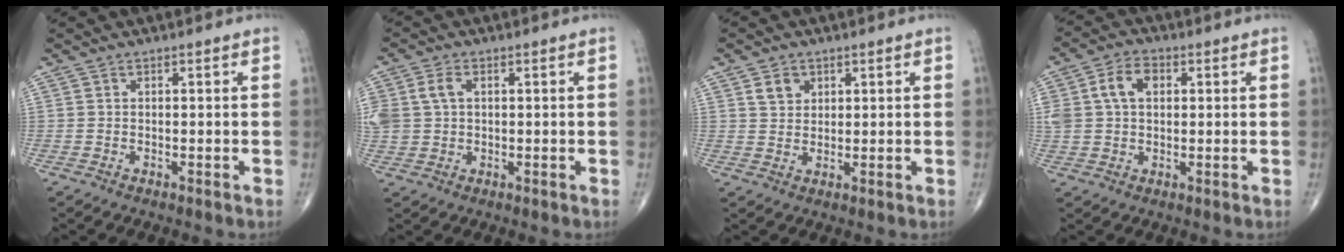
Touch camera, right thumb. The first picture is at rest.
{"total": 7.6, "force": [1.6, 5.5, 4.9], "torque": [-0.124, 0.011, 0.039]}
{"total": 3.6, "force": [1.7, 2.8, 1.5], "torque": [-0.009, -0.011, 0.032]}
{"total": 9.1, "force": [2.2, 6.4, 6.2], "torque": [-0.124, 0.016, 0.043]}